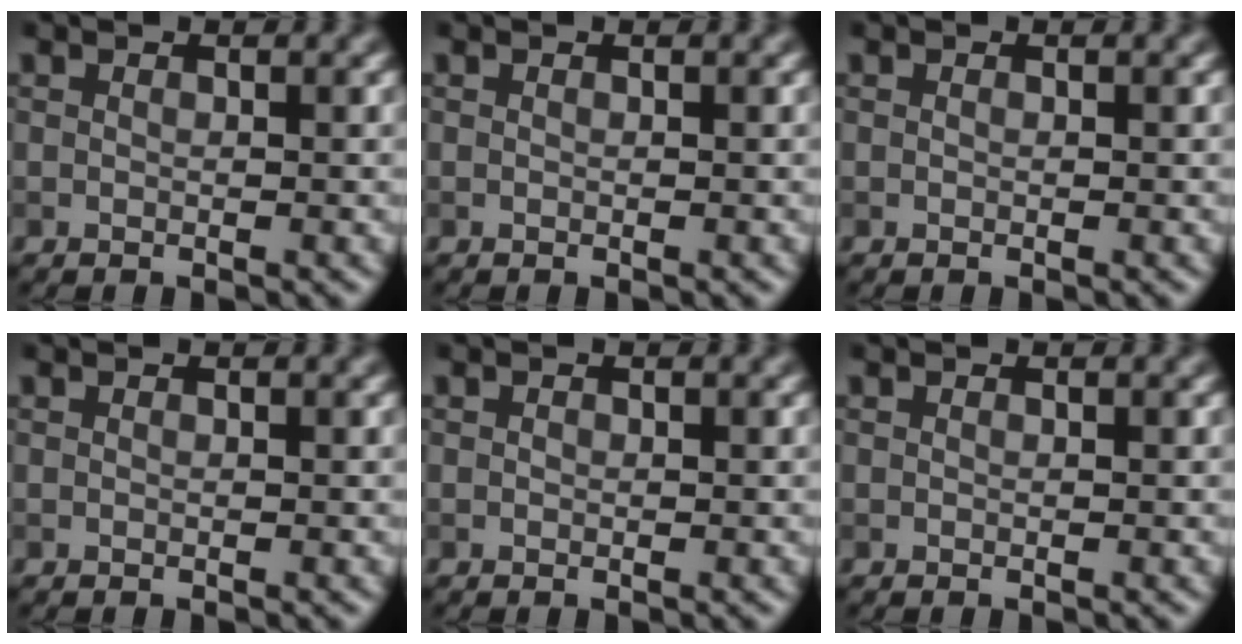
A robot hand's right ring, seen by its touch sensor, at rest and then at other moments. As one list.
[{"total": 0.0}, {"total": 0.0}, {"total": 0.0}, {"total": 0.0}, {"total": 0.0}]